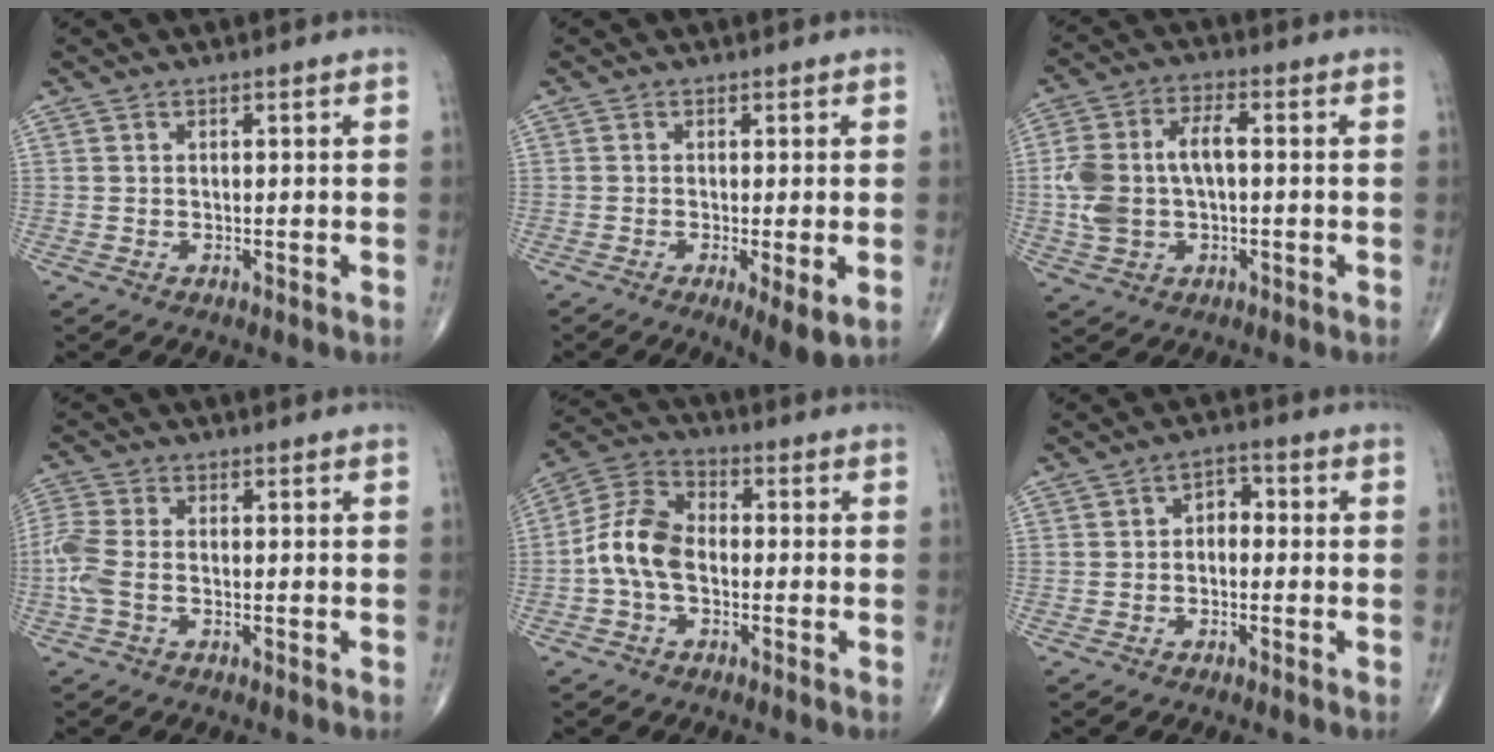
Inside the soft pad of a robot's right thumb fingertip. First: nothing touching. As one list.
[{"total": 5.3, "force": [-1.4, 1.2, 4.9], "torque": [-0.087, -0.019, -0.025]}, {"total": 11.1, "force": [-0.1, 6.1, 9.2], "torque": [-0.201, 0.027, -0.001]}, {"total": 5.4, "force": [-1.4, 2.6, 4.4], "torque": [-0.134, 0.006, -0.037]}, {"total": 9.2, "force": [-1.6, 5.7, 7.0], "torque": [-0.134, 0.031, -0.045]}, {"total": 3.5, "force": [-0.4, 2.4, 2.5], "torque": [-0.021, 0.019, -0.019]}]